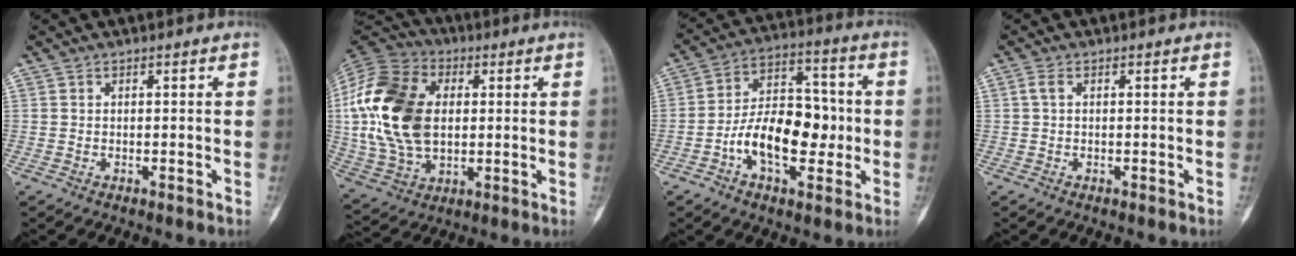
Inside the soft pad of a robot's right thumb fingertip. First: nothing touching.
{"total": 23.3, "force": [2.0, 15.3, 17.5], "torque": [-0.354, -0.001, 0.036]}
{"total": 15.3, "force": [-2.8, 8.9, 12.1], "torque": [-0.177, 0.038, -0.049]}
{"total": 1.1, "force": [0.2, 0.5, 1.0], "torque": [-0.026, 0.001, 0.002]}